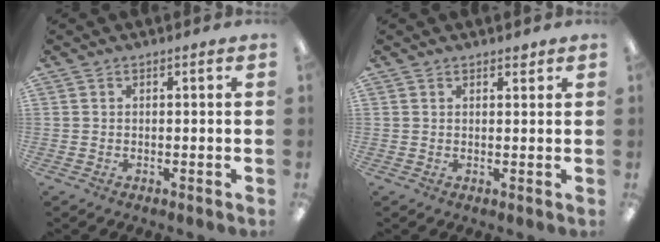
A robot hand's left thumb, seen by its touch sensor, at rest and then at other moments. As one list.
[{"total": 1.5, "force": [1.3, 0.6, 0.5], "torque": [0.005, -0.007, 0.020]}]